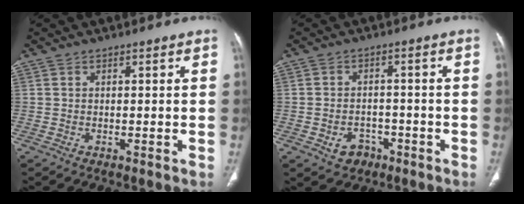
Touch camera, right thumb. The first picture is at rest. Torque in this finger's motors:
{"motor_torque": [-0.26, 0.18, -0.08, -0.31, 0.08]}